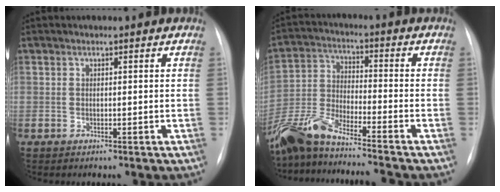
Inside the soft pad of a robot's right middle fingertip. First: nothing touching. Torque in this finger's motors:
{"motor_torque": [1.09, -1.05, 0.49, 0.18]}